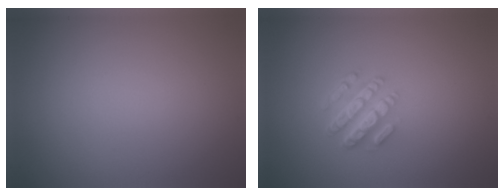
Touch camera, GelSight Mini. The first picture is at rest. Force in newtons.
{"total": 4.3, "press": 3.2, "slide": 2.9}